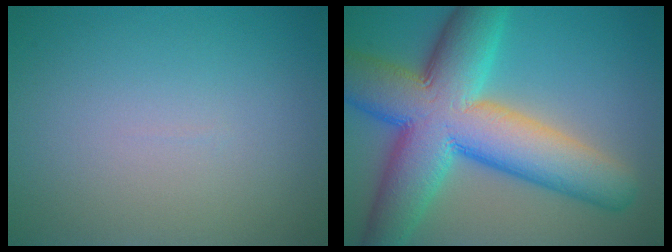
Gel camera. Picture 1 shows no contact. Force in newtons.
{"total": 13.8, "press": 13.8, "slide": 0.6}